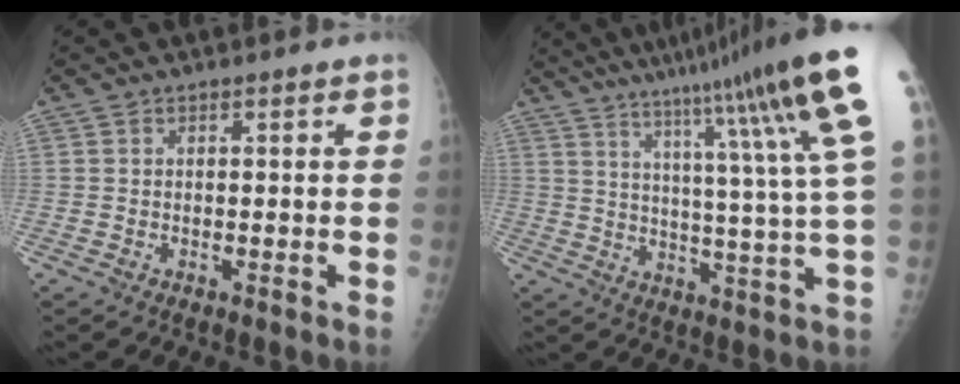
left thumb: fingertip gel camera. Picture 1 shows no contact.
{"total": 21.7, "force": [12.7, 0.1, 17.6], "torque": [-0.246, -0.048, 0.172]}